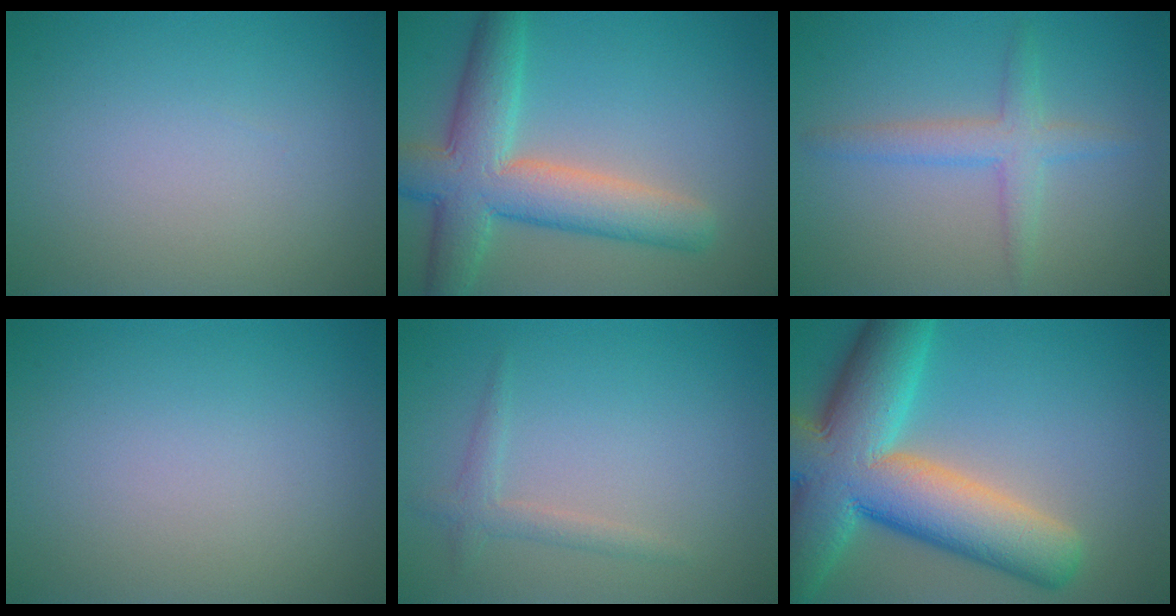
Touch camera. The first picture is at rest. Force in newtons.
{"total": 8.2, "press": 8.2, "slide": 0.5}
{"total": 2.7, "press": 2.7, "slide": 0.2}
{"total": 0.0}
{"total": 1.5, "press": 1.5, "slide": 0.0}
{"total": 13.7, "press": 13.7, "slide": 0.6}